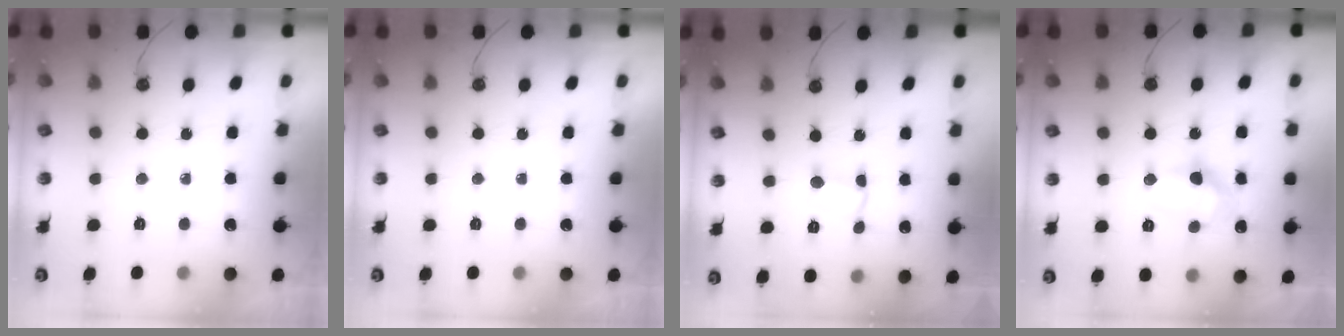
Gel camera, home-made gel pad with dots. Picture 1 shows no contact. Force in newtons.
{"total": 0.0}
{"total": 1.7, "press": 1.6, "slide": 0.5}
{"total": 12.9, "press": 12.1, "slide": 4.4}